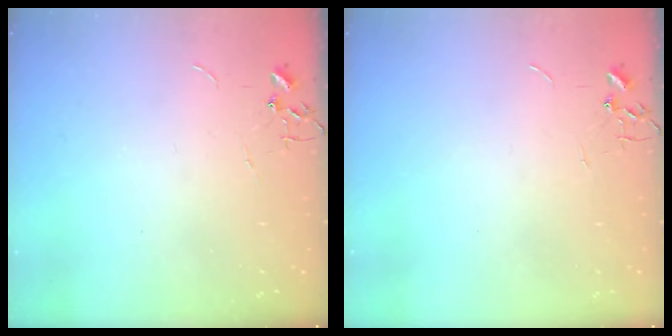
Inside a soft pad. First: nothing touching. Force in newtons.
{"total": 0.0}